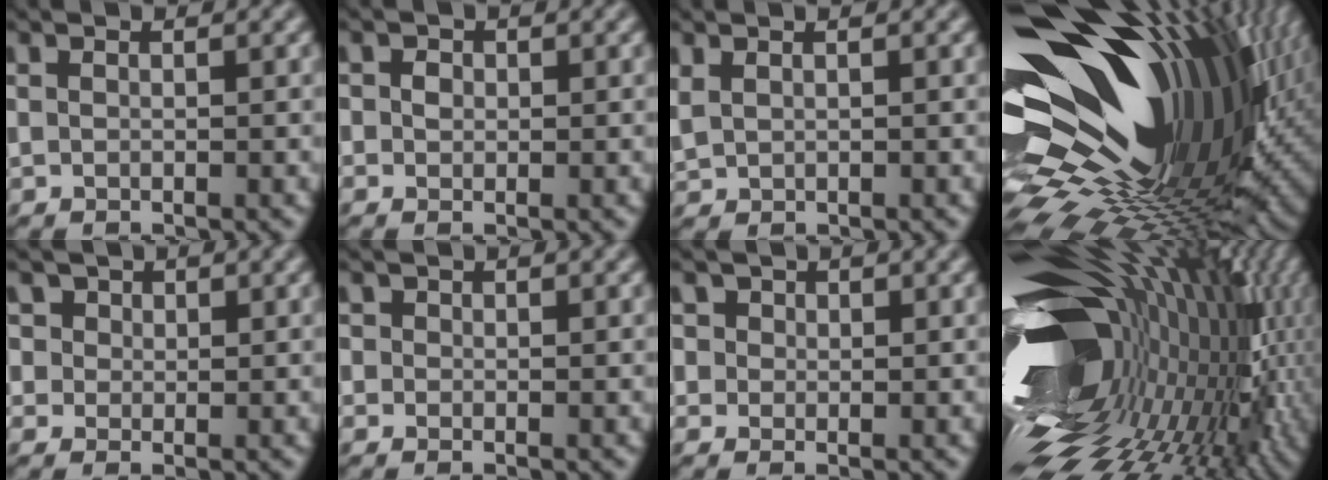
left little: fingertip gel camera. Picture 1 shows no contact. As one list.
[{"total": 2.2, "force": [0.5, 1.9, 1.1], "torque": [-0.018, 0.016, 0.000]}, {"total": 1.4, "force": [0.0, 0.8, 1.1], "torque": [-0.032, -0.001, 0.000]}, {"total": 18.9, "force": [2.8, 10.1, 15.7], "torque": [-0.274, -0.021, 0.045]}, {"total": 2.7, "force": [1.2, 2.3, 0.7], "torque": [-0.028, 0.008, 0.020]}, {"total": 0.6, "force": [0.1, 0.5, -0.3], "torque": [0.001, 0.001, 0.009]}, {"total": 2.0, "force": [0.8, 1.8, 0.5], "torque": [-0.025, 0.012, 0.020]}, {"total": 19.2, "force": [0.0, 9.4, 16.7], "torque": [-0.285, -0.025, -0.005]}]